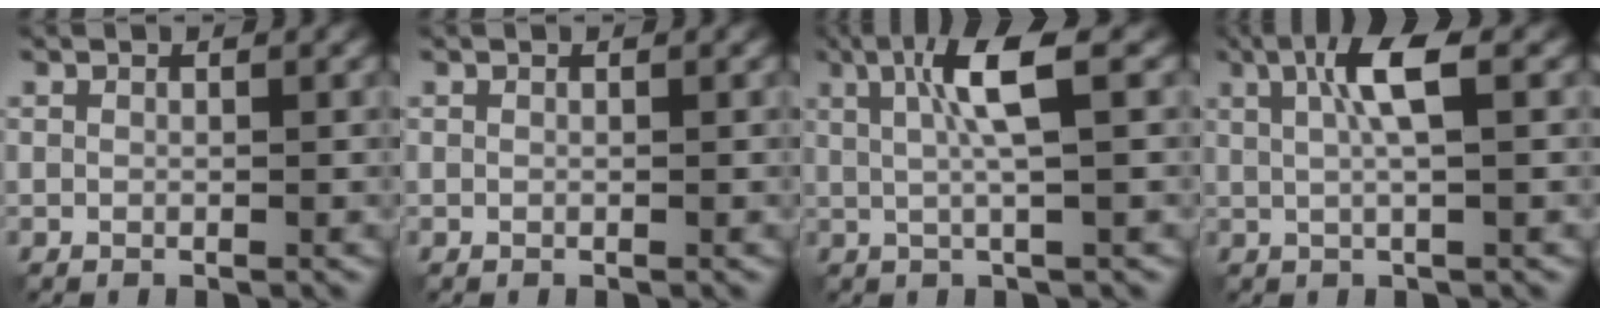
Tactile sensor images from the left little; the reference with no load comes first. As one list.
[{"total": 0.0}, {"total": 5.0, "force": [0.8, 0.6, 4.9], "torque": [-0.098, 0.006, 0.017]}, {"total": 4.5, "force": [0.7, 0.8, 4.3], "torque": [-0.085, 0.007, 0.013]}]